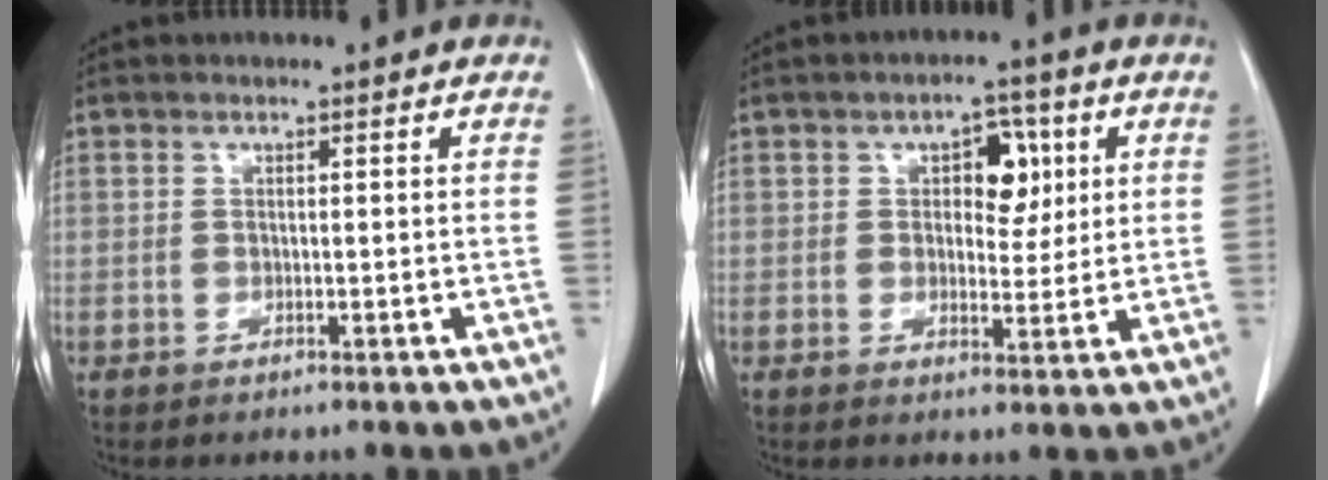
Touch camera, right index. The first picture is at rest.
{"total": 5.8, "force": [1.7, 3.3, 4.5], "torque": [-0.057, 0.013, 0.025]}